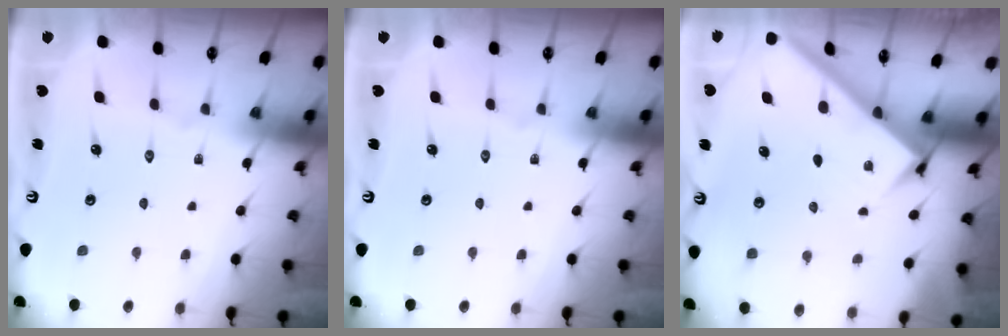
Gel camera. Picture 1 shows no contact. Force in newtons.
{"total": 0.0}
{"total": 2.9, "press": 2.9, "slide": 0.1}